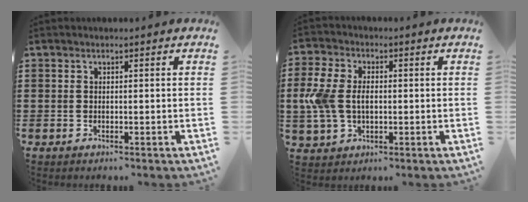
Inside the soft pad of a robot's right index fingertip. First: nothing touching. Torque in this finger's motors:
{"motor_torque": [0.60, 0.13, 0.33, 0.21]}